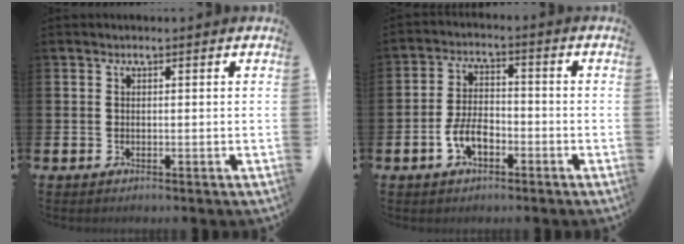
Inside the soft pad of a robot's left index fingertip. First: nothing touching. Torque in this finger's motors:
{"motor_torque": [0.84, 0.75, 0.17, 0.16]}